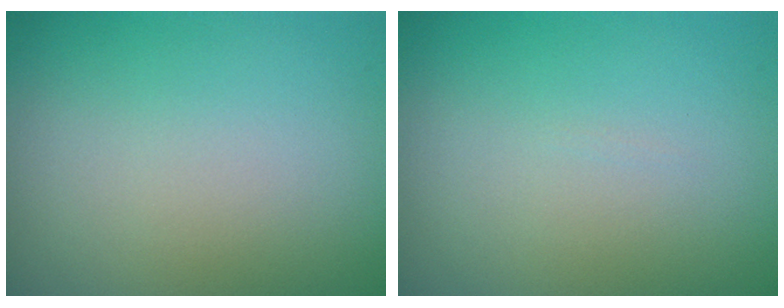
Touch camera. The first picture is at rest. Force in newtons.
{"total": 0.0}